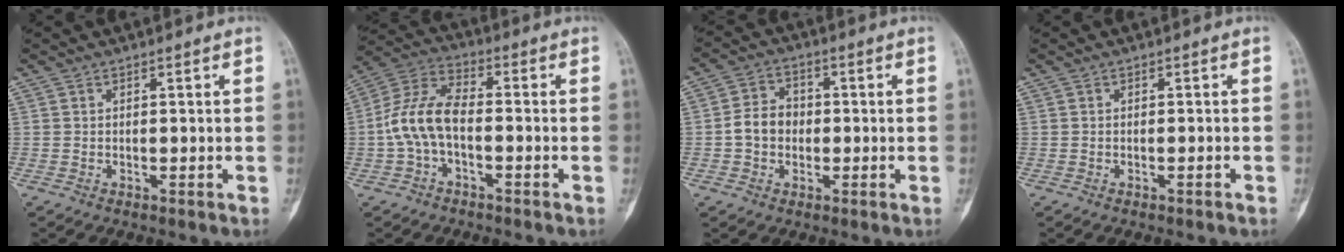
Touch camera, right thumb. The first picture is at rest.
{"total": 9.7, "force": [-1.8, 5.1, 8.1], "torque": [-0.166, 0.036, -0.046]}
{"total": 6.3, "force": [-0.7, 5.2, 3.5], "torque": [-0.044, 0.021, -0.021]}
{"total": 0.7, "force": [-0.5, 0.0, 0.5], "torque": [-0.017, 0.005, -0.003]}